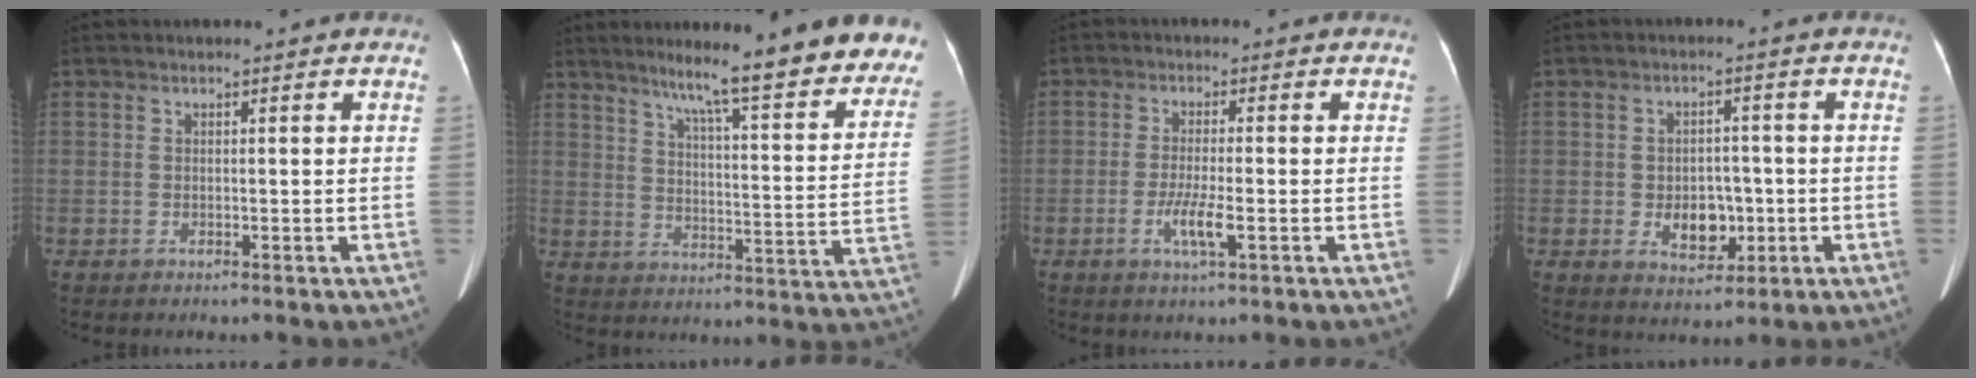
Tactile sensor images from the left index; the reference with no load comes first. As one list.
[{"total": 23.6, "force": [19.8, 1.9, 12.8], "torque": [-0.163, -0.047, 0.246]}, {"total": 4.3, "force": [-1.5, 0.3, 4.0], "torque": [-0.084, -0.008, -0.026]}, {"total": 5.7, "force": [-1.2, 3.9, 4.0], "torque": [-0.064, 0.006, -0.008]}]